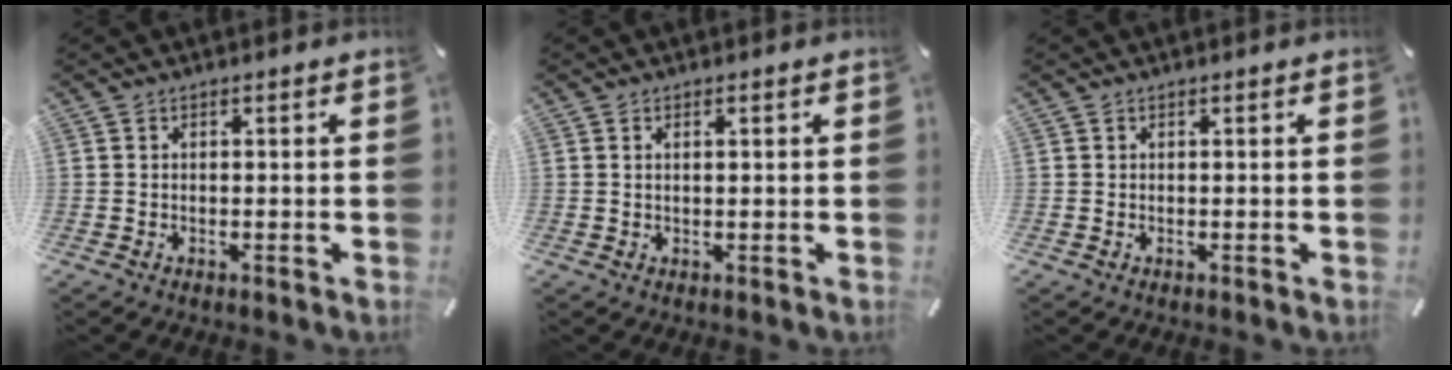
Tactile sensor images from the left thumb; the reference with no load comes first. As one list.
[{"total": 1.0, "force": [0.3, 0.3, 0.9], "torque": [-0.017, 0.002, 0.005]}, {"total": 0.0}]